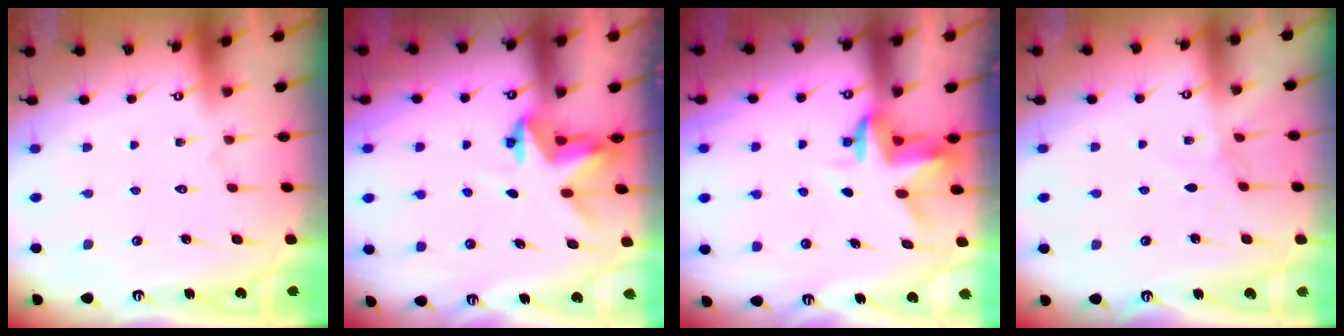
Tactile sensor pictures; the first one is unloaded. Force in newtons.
{"total": 3.2, "press": 3.2, "slide": 0.2}
{"total": 3.4, "press": 3.4, "slide": 0.5}
{"total": 2.7, "press": 2.7, "slide": 0.4}